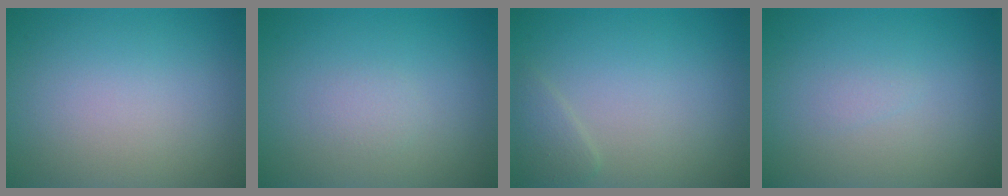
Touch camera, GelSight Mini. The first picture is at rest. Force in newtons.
{"total": 0.8, "press": 0.8, "slide": 0.1}
{"total": 1.3, "press": 1.3, "slide": 0.1}
{"total": 0.5, "press": 0.5, "slide": 0.1}